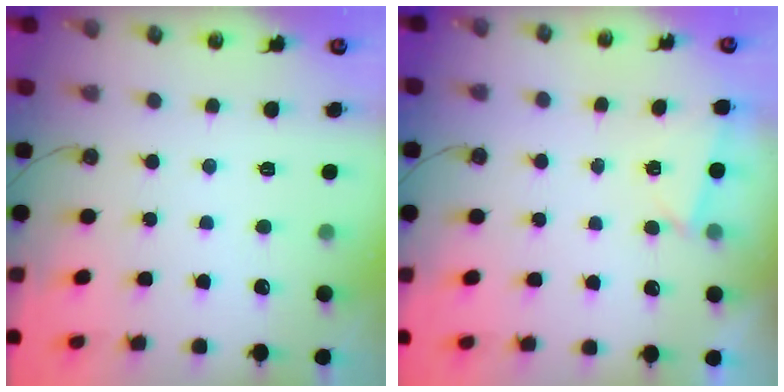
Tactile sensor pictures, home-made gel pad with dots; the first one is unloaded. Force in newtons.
{"total": 0.6, "press": 0.0, "slide": 0.6}